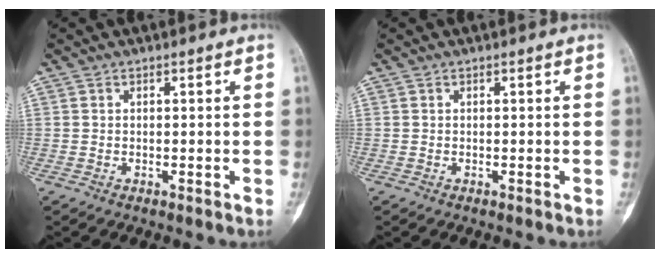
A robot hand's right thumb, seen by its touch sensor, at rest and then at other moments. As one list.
[{"total": 0.0}]